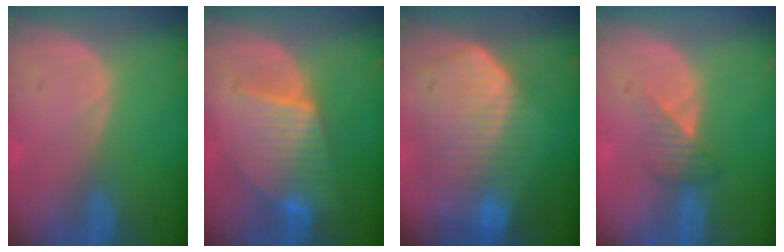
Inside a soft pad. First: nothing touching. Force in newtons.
{"total": 7.6, "press": 7.6, "slide": 0.2}
{"total": 10.6, "press": 9.2, "slide": 5.1}
{"total": 3.2, "press": 3.0, "slide": 1.1}